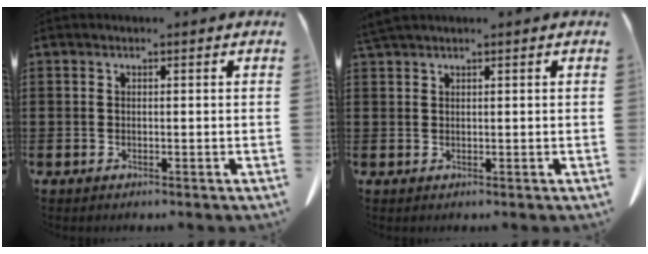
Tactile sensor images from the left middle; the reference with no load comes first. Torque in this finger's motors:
{"motor_torque": [0.51, 0.48, 0.09, 0.04]}